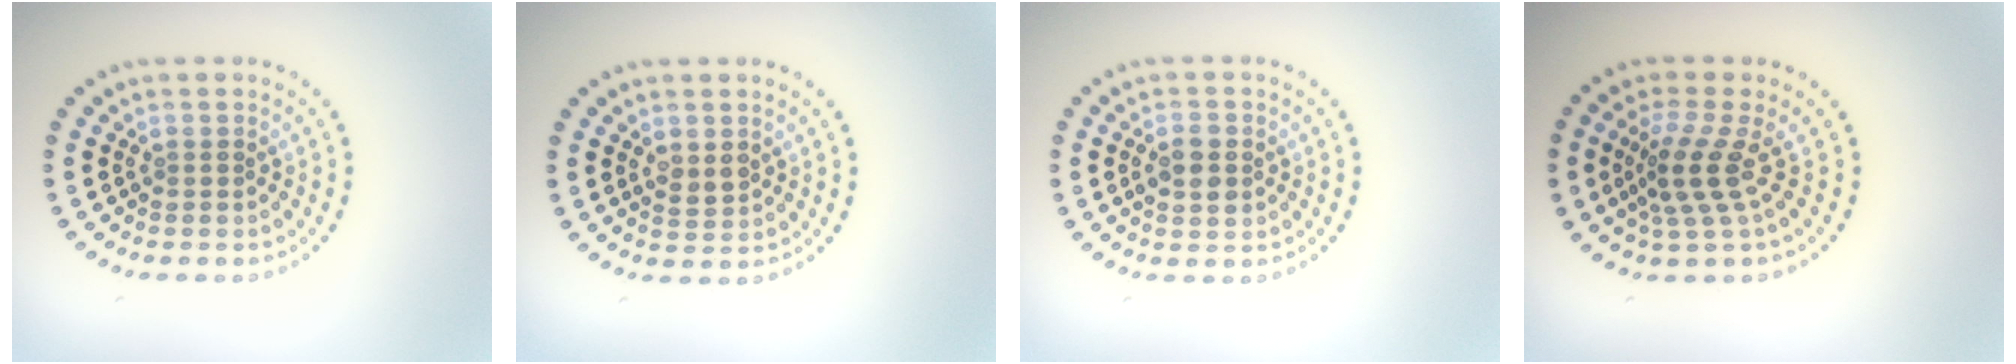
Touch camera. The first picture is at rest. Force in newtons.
{"total": 1.6, "press": 1.6, "slide": 0.1}
{"total": 2.5, "press": 2.4, "slide": 0.1}
{"total": 3.4, "press": 2.4, "slide": 2.4}